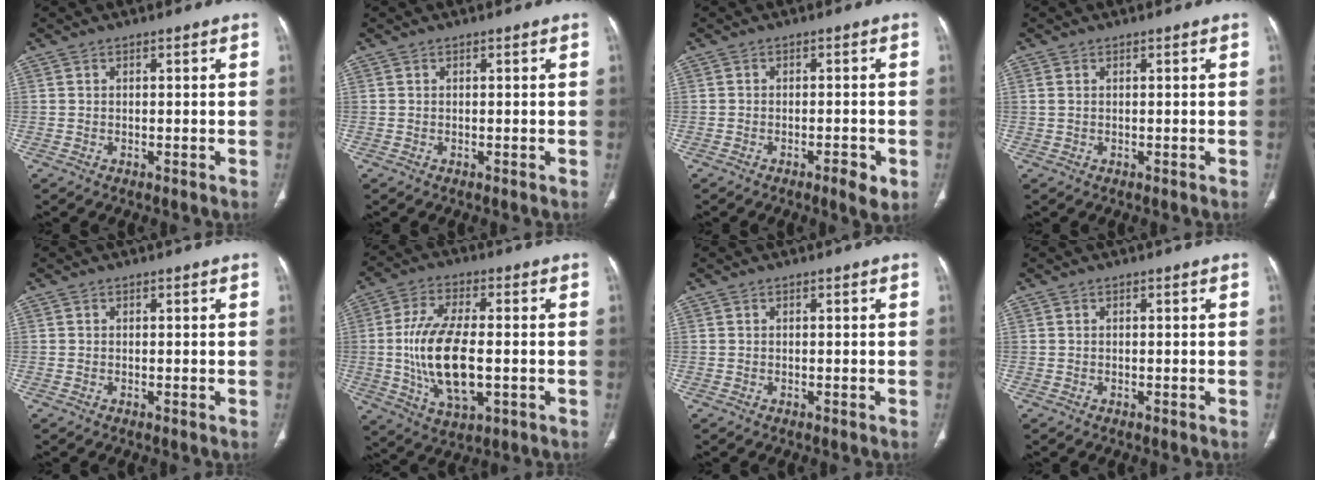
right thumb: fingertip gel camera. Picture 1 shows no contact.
{"total": 0.0}
{"total": 3.4, "force": [-1.6, 1.1, 2.8], "torque": [-0.039, 0.002, -0.023]}
{"total": 0.8, "force": [0.3, 0.5, 0.6], "torque": [-0.019, 0.009, 0.011]}
{"total": 0.0}
{"total": 14.9, "force": [-1.4, 6.8, 13.2], "torque": [-0.255, 0.000, -0.020]}
{"total": 0.0}
{"total": 0.0}